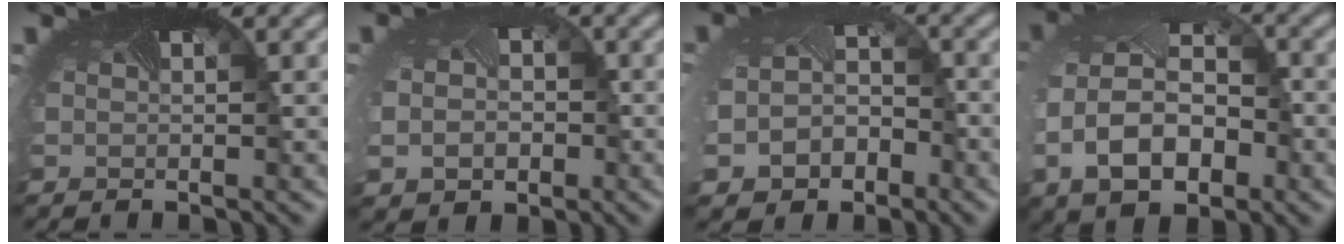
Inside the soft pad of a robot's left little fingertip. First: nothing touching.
{"total": 5.4, "force": [-1.0, 4.5, 2.8], "torque": [-0.054, -0.032, -0.005]}
{"total": 5.9, "force": [-2.6, 4.6, 2.6], "torque": [-0.061, -0.033, -0.029]}
{"total": 9.0, "force": [-2.0, 6.0, 6.4], "torque": [-0.152, -0.017, -0.039]}